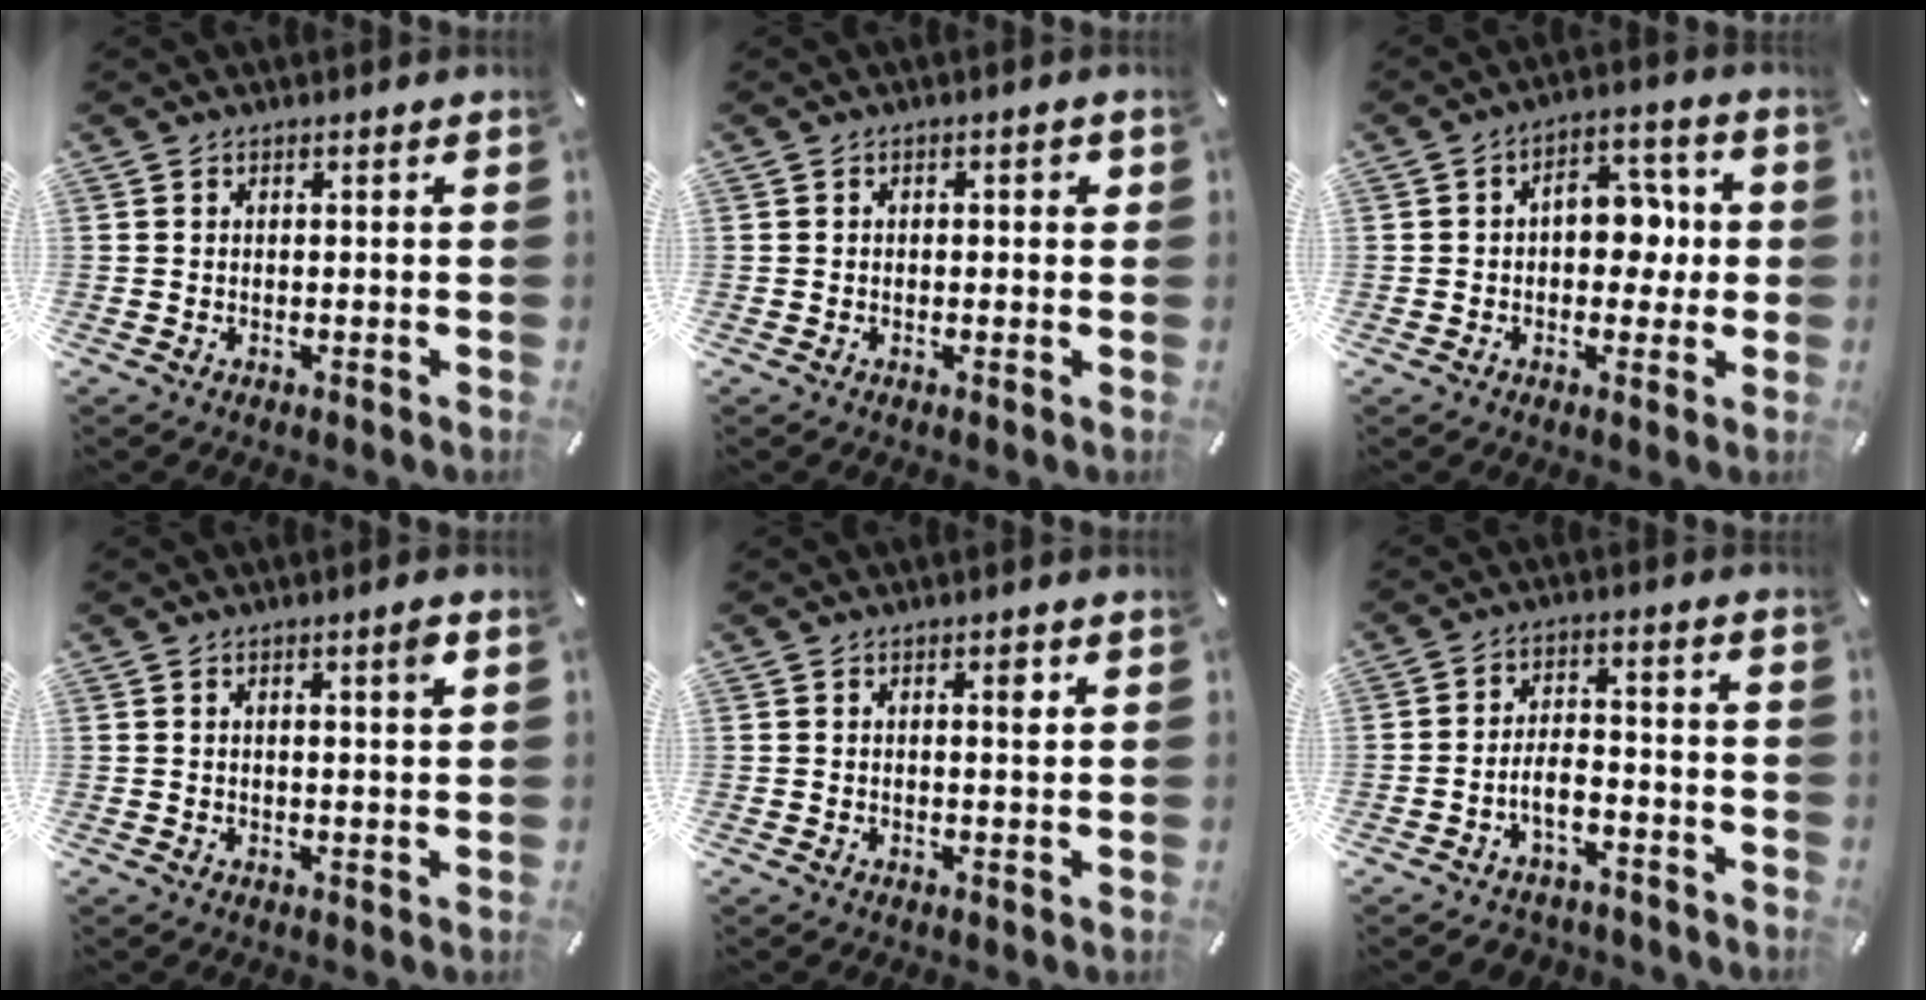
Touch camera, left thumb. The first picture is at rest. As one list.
[{"total": 1.2, "force": [-0.1, 0.8, 0.9], "torque": [-0.017, 0.007, -0.005]}, {"total": 10.3, "force": [0.6, 6.7, 7.7], "torque": [-0.096, 0.005, 0.007]}, {"total": 2.9, "force": [1.3, 0.3, 2.5], "torque": [-0.050, -0.001, 0.021]}, {"total": 2.4, "force": [0.9, 0.7, 2.2], "torque": [-0.020, -0.006, 0.007]}, {"total": 6.8, "force": [-3.5, 4.2, 4.1], "torque": [-0.077, 0.018, -0.063]}]